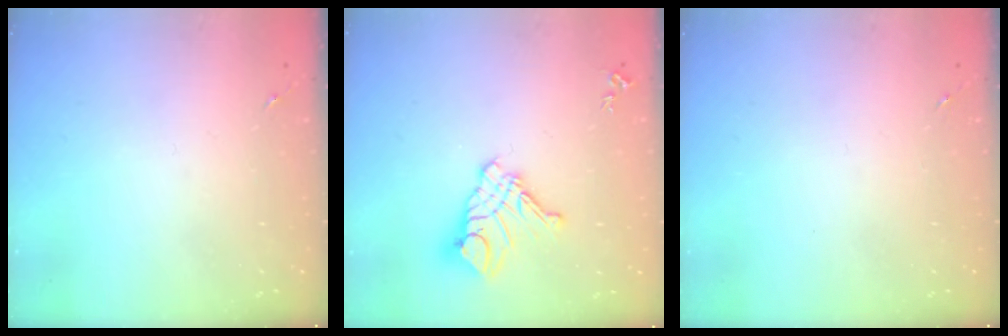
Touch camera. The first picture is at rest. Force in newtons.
{"total": 12.9, "press": 12.8, "slide": 1.1}
{"total": 0.0}